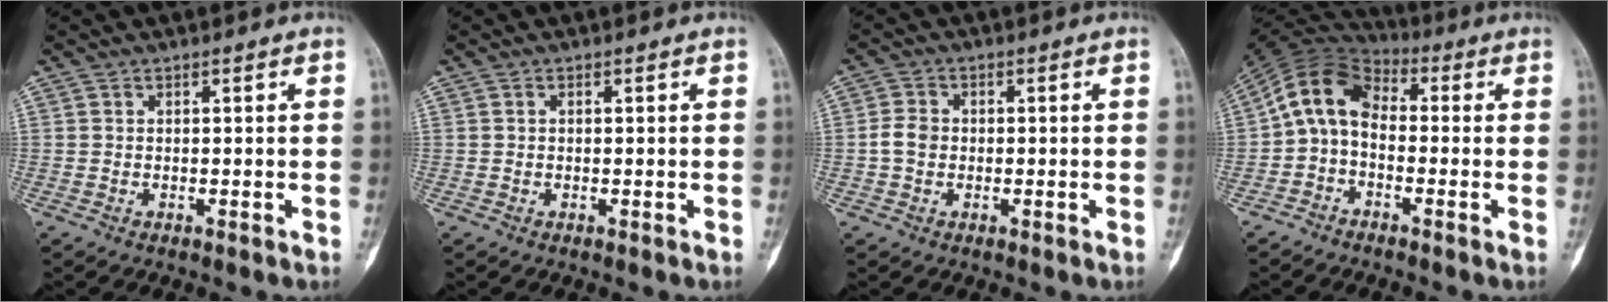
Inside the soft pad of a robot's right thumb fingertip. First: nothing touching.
{"total": 0.0}
{"total": 3.3, "force": [-0.4, 2.7, 2.0], "torque": [-0.037, 0.010, -0.013]}
{"total": 10.1, "force": [-0.7, 7.1, 7.2], "torque": [-0.114, 0.039, -0.033]}